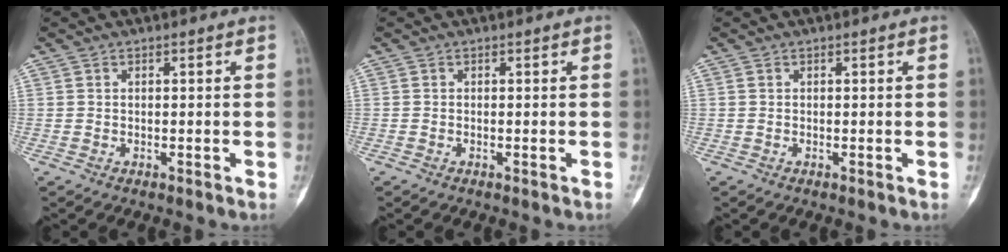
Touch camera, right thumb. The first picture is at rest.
{"total": 0.0}
{"total": 0.0}